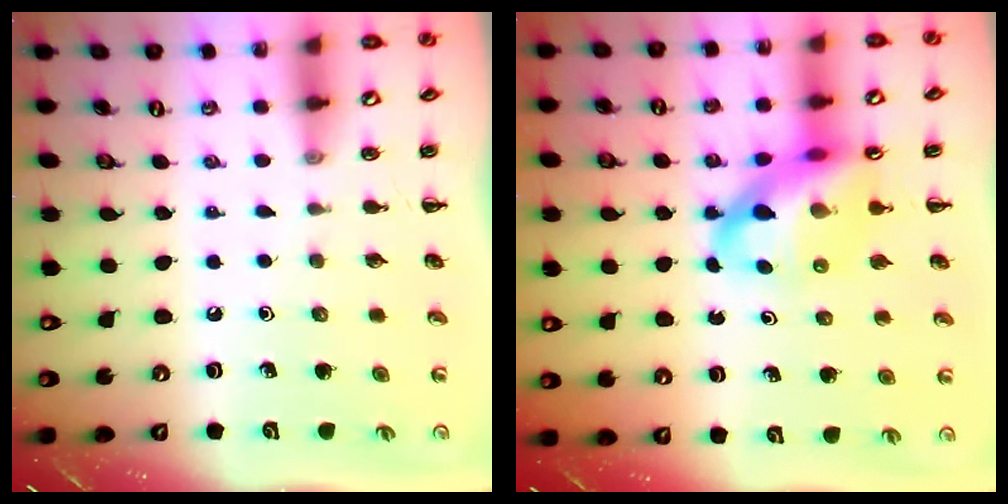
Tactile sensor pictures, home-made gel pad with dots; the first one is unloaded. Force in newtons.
{"total": 12.7, "press": 12.3, "slide": 3.3}